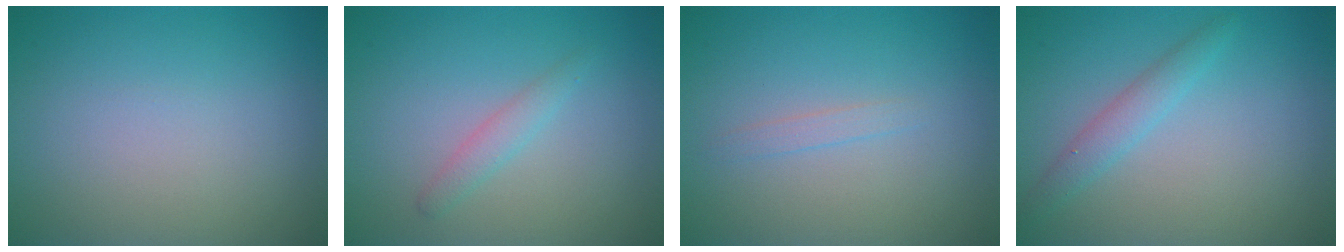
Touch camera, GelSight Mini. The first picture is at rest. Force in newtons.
{"total": 1.4, "press": 1.4, "slide": 0.0}
{"total": 0.8, "press": 0.8, "slide": 0.0}
{"total": 1.9, "press": 1.9, "slide": 0.0}